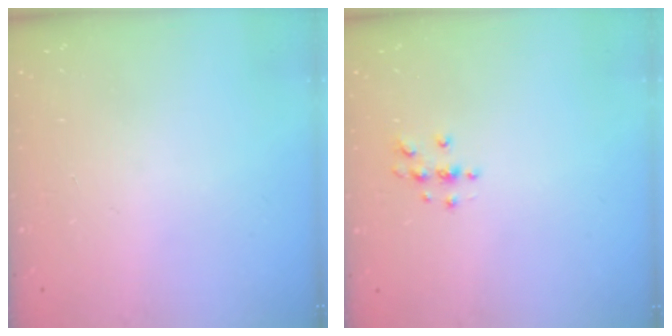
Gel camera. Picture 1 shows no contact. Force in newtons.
{"total": 4.0, "press": 3.9, "slide": 0.4}